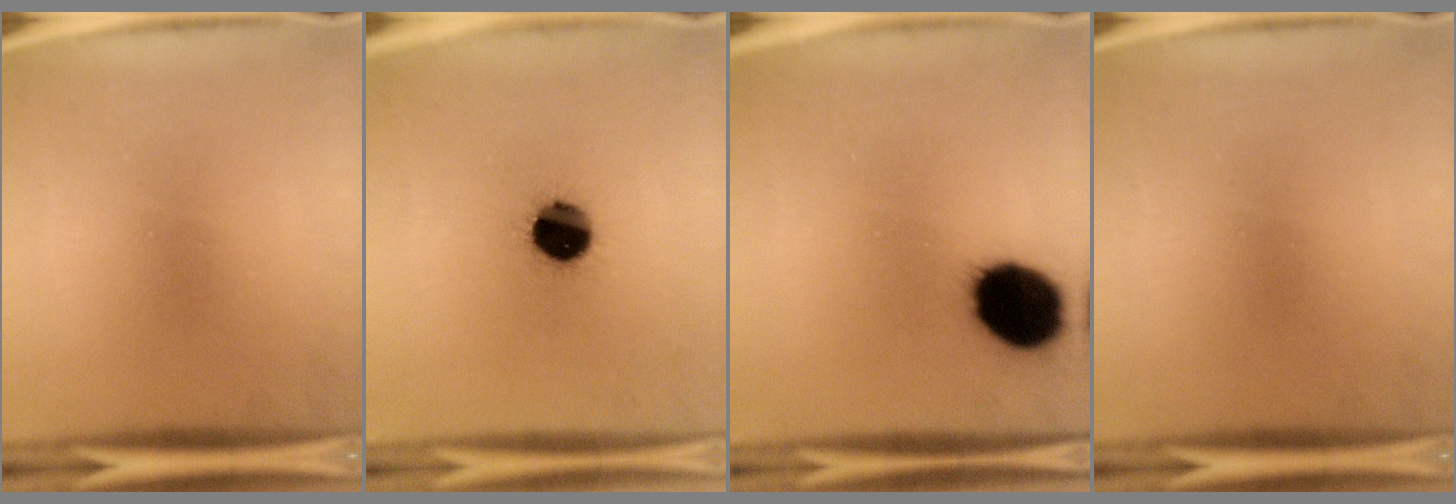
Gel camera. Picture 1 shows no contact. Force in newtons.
{"total": 11.8}
{"total": 18.3}
{"total": 0.0}